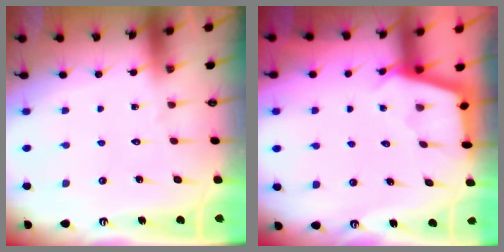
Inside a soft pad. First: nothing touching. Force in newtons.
{"total": 3.0, "press": 3.0, "slide": 0.3}